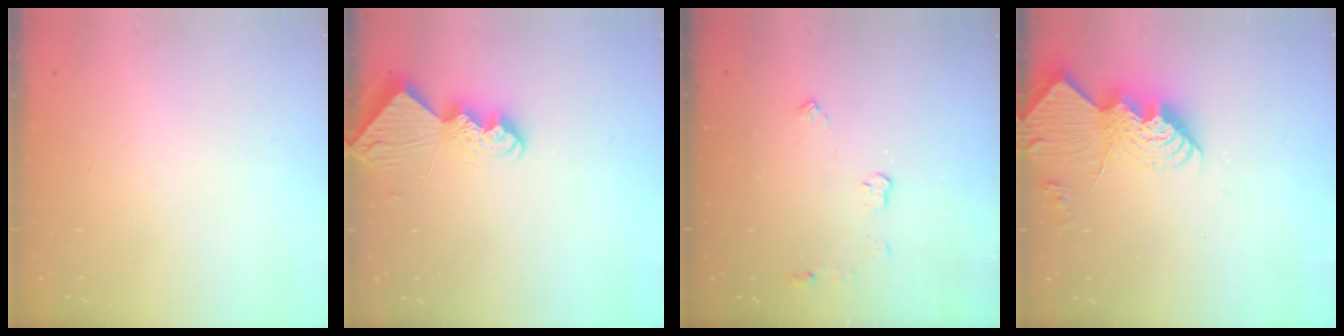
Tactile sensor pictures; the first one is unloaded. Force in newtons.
{"total": 9.7, "press": 9.7, "slide": 1.0}
{"total": 4.2, "press": 4.2, "slide": 0.6}
{"total": 17.5, "press": 17.5, "slide": 1.7}